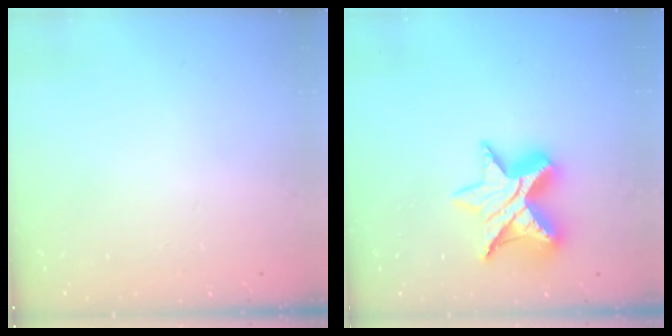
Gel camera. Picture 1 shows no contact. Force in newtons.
{"total": 14.4, "press": 14.4, "slide": 0.8}